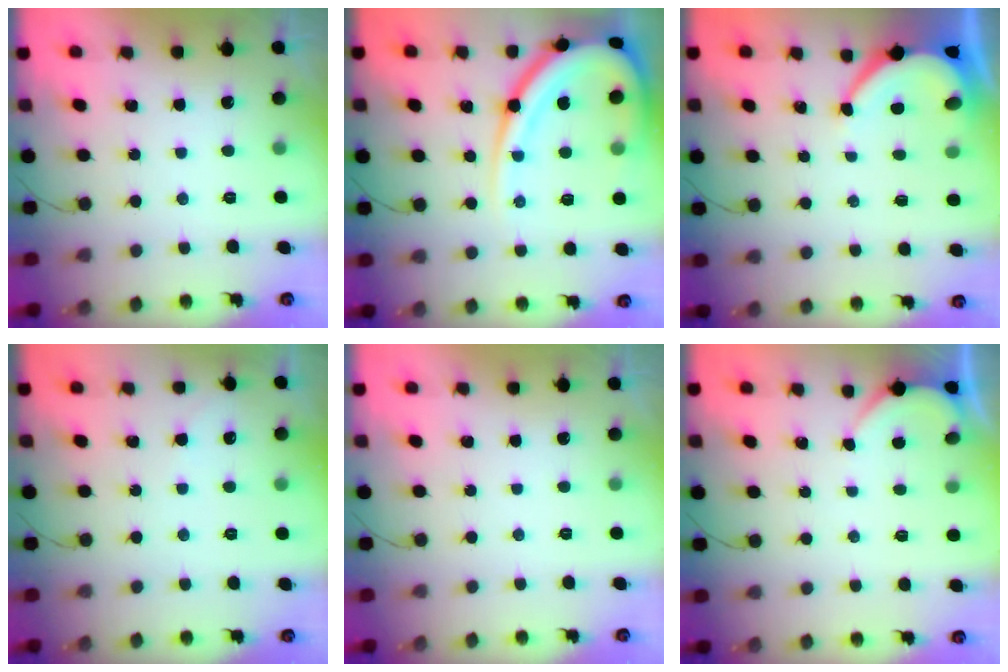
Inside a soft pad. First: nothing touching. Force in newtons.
{"total": 17.9, "press": 17.8, "slide": 1.2}
{"total": 5.9, "press": 5.8, "slide": 0.8}
{"total": 2.9, "press": 2.9, "slide": 0.4}
{"total": 0.0}
{"total": 2.1, "press": 2.1, "slide": 0.3}